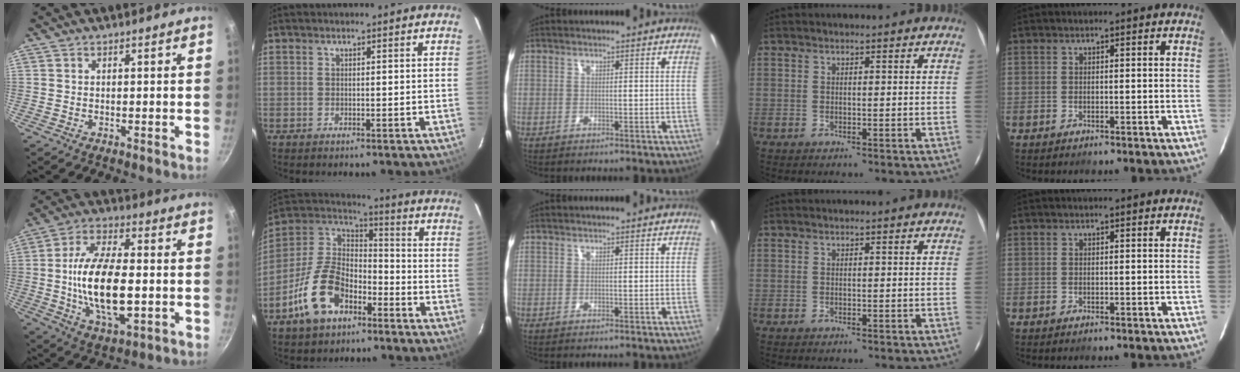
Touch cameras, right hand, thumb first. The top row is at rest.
{"thumb": {"total": 18.1, "force": [-1.6, 8.6, 15.8], "torque": [-0.280, 0.013, -0.031]}, "index": {"total": 15.9, "force": [-8.4, 9.8, 9.3], "torque": [-0.207, 0.022, -0.144]}}